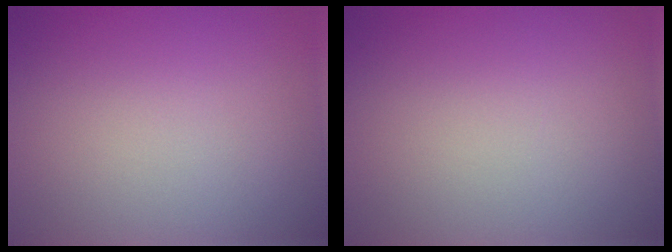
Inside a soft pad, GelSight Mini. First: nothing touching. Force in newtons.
{"total": 0.0}